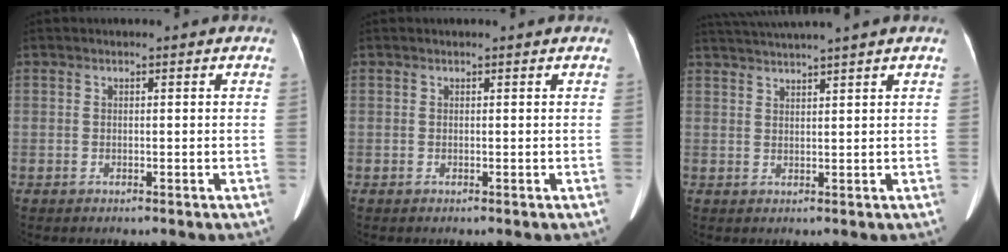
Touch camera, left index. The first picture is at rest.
{"total": 0.0}
{"total": 6.5, "force": [5.7, -1.8, 2.4], "torque": [-0.040, 0.021, 0.092]}